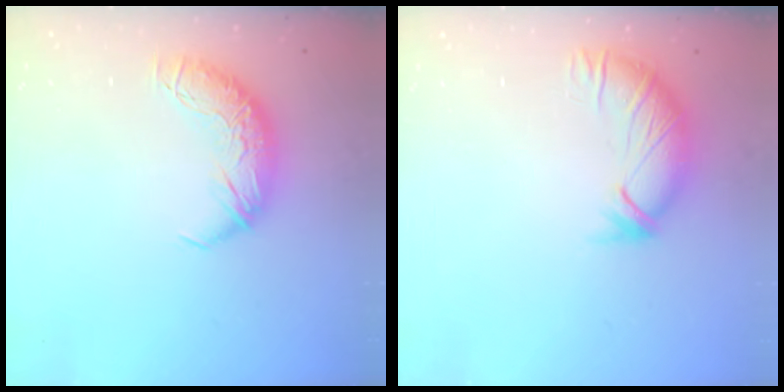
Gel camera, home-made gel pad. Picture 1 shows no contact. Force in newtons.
{"total": 3.7, "press": 3.4, "slide": 1.3}